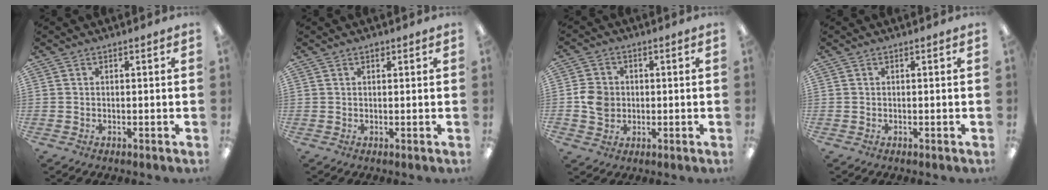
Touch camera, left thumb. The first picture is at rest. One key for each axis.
{"total": 0.8, "fx": 0.6, "fy": 0.5, "fz": 0.3, "tx": -0.007, "ty": 0.003, "tz": 0.010}
{"total": 6.1, "fx": -0.5, "fy": 5.5, "fz": 2.7, "tx": -0.045, "ty": 0.006, "tz": -0.009}
{"total": 0.0}